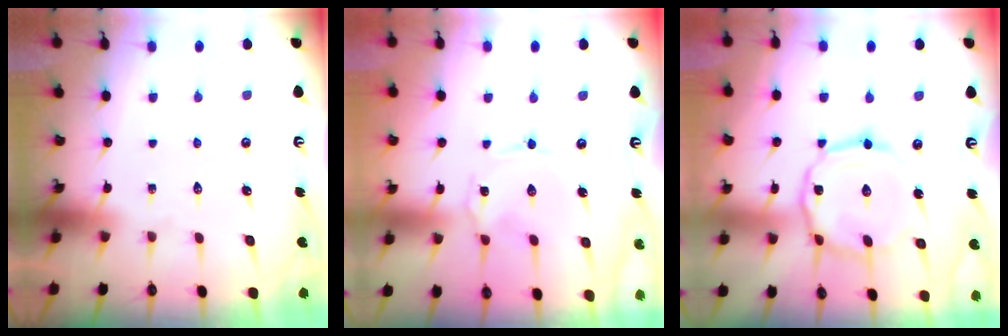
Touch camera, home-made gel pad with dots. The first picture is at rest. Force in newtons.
{"total": 1.5, "press": 1.5, "slide": 0.1}
{"total": 10.5, "press": 10.5, "slide": 0.6}